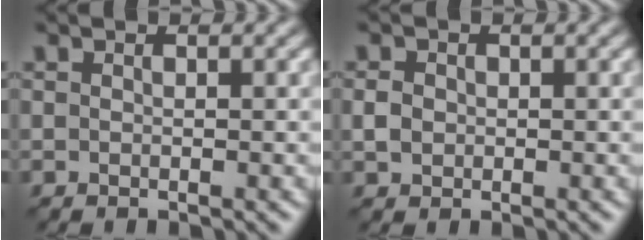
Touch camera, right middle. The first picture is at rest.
{"total": 1.4, "force": [0.0, 1.2, 0.7], "torque": [-0.016, 0.001, -0.003]}